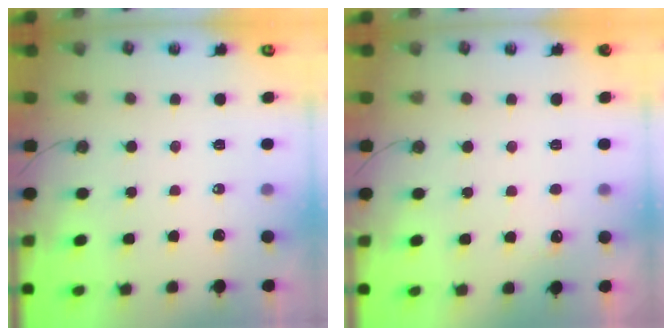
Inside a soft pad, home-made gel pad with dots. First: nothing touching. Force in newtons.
{"total": 4.6, "press": 4.4, "slide": 1.2}